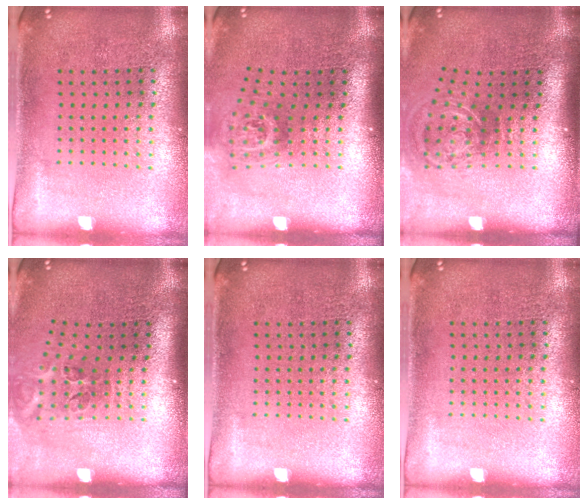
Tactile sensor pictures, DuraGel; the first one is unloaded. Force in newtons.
{"total": 1.8, "press": 1.2, "slide": 1.4}
{"total": 2.2, "press": 1.4, "slide": 1.7}
{"total": 2.2, "press": 1.3, "slide": 1.7}
{"total": 0.0}
{"total": 0.0}